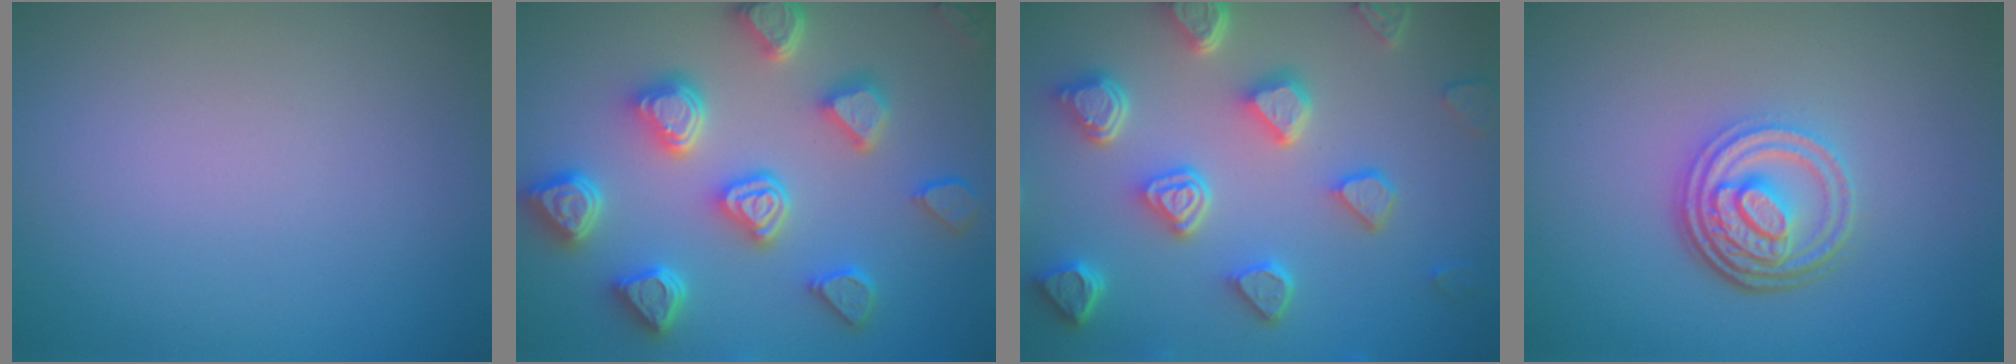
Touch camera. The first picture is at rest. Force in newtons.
{"total": 6.6, "press": 6.0, "slide": 2.7}
{"total": 6.8, "press": 5.3, "slide": 4.1}
{"total": 4.5, "press": 3.3, "slide": 3.1}